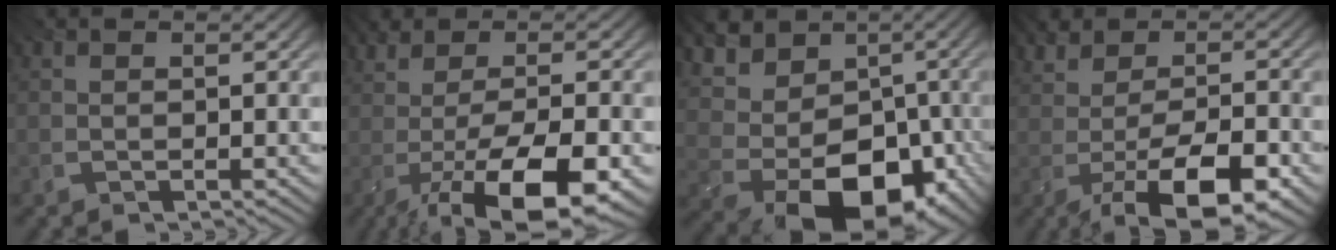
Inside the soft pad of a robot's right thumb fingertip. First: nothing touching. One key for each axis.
{"total": 12.4, "fx": -4.6, "fy": 4.2, "fz": 10.7, "tx": -0.163, "ty": 0.003, "tz": -0.069}
{"total": 15.8, "fx": -1.2, "fy": 12.0, "fz": 10.2, "tx": -0.192, "ty": -0.019, "tz": 0.003}
{"total": 10.0, "fx": -3.9, "fy": 4.3, "fz": 8.1, "tx": -0.121, "ty": 0.006, "tz": -0.075}